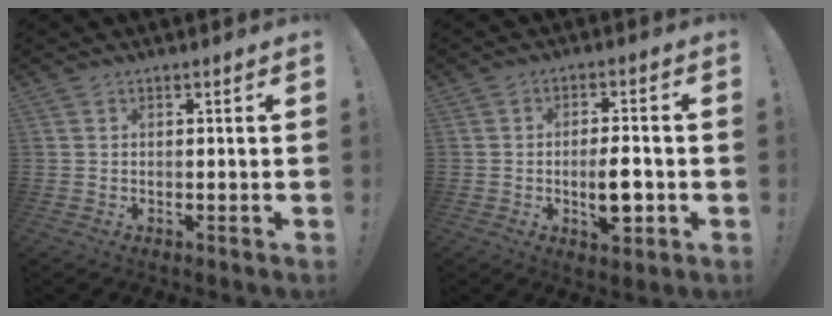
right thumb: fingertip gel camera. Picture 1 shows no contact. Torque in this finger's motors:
{"motor_torque": [0.76, 0.68, 0.47, -0.42, 0.02]}